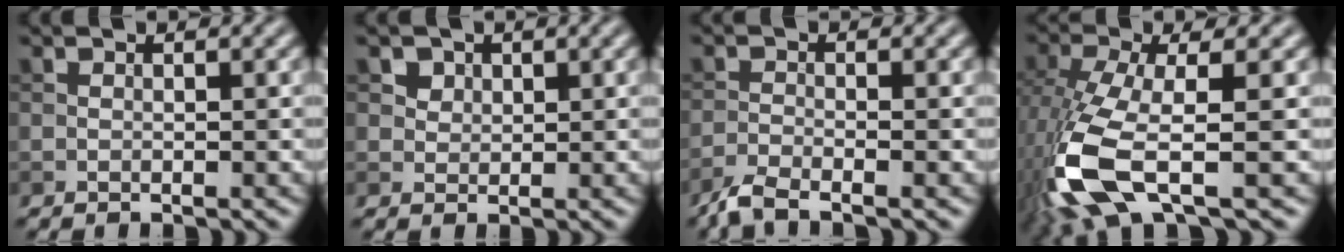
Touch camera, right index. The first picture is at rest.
{"total": 2.9, "force": [1.7, 2.1, 1.1], "torque": [-0.034, -0.003, 0.038]}
{"total": 2.9, "force": [-2.3, 0.5, 1.6], "torque": [-0.039, -0.008, -0.057]}
{"total": 9.3, "force": [-3.4, 3.2, 8.1], "torque": [-0.203, -0.016, -0.072]}